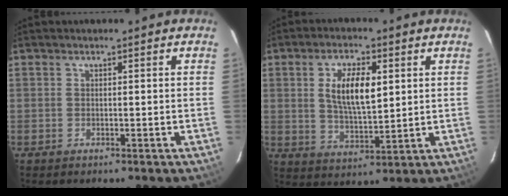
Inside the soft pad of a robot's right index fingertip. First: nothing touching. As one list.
[{"total": 9.7, "force": [2.4, 3.9, 8.5], "torque": [-0.160, 0.004, 0.049]}]